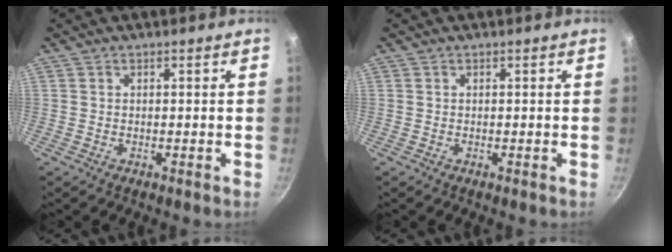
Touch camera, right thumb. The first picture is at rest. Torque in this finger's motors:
{"motor_torque": [0.00, 0.00, -0.05, 0.15, 0.01]}